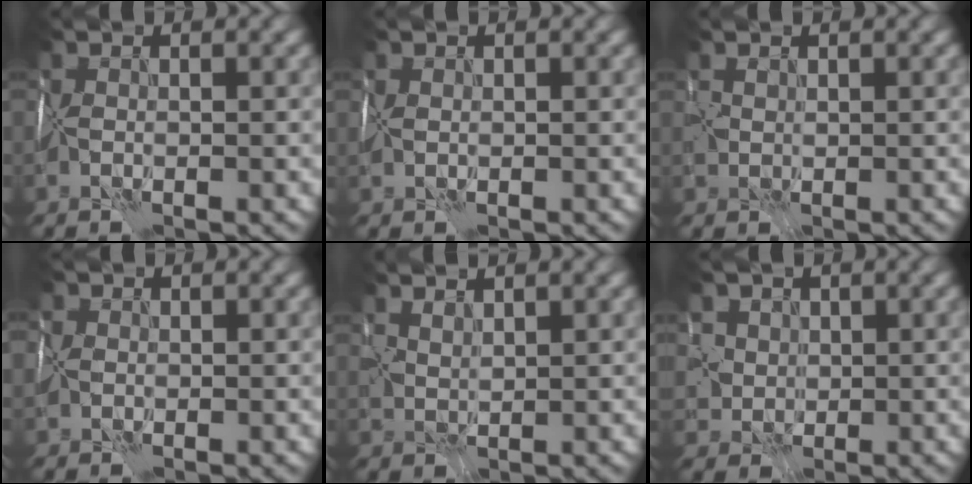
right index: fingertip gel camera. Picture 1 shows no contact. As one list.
[{"total": 0.9, "force": [0.3, 0.8, 0.3], "torque": [-0.008, -0.001, 0.009]}, {"total": 1.1, "force": [0.6, 0.9, 0.3], "torque": [-0.006, 0.000, 0.016]}, {"total": 0.9, "force": [0.2, 0.9, 0.0], "torque": [-0.002, 0.001, 0.004]}, {"total": 2.0, "force": [1.9, 0.5, 0.4], "torque": [-0.011, 0.002, 0.046]}, {"total": 2.7, "force": [1.1, 2.5, 0.4], "torque": [-0.002, 0.010, 0.024]}]